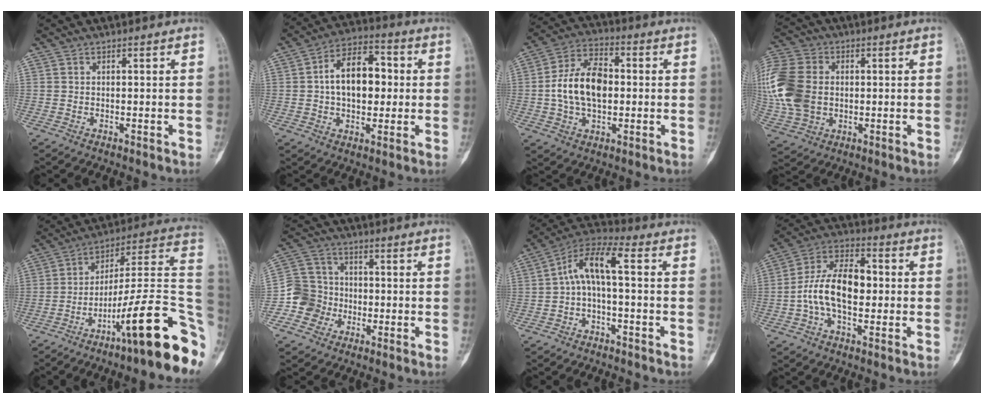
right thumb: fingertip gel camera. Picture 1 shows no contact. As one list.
[{"total": 13.0, "force": [0.9, 8.1, 10.2], "torque": [-0.132, 0.023, 0.007]}, {"total": 13.4, "force": [0.0, 8.4, 10.5], "torque": [-0.180, 0.021, -0.005]}, {"total": 19.3, "force": [0.8, 14.6, 12.6], "torque": [-0.307, 0.012, 0.024]}, {"total": 24.3, "force": [-10.0, 4.4, 21.6], "torque": [-0.246, 0.068, -0.149]}, {"total": 8.2, "force": [-2.8, 7.5, 1.4], "torque": [0.005, 0.030, -0.060]}, {"total": 8.7, "force": [-0.2, 3.1, 8.1], "torque": [-0.155, 0.049, -0.013]}, {"total": 13.2, "force": [-1.0, 7.6, 10.8], "torque": [-0.190, 0.038, -0.024]}]